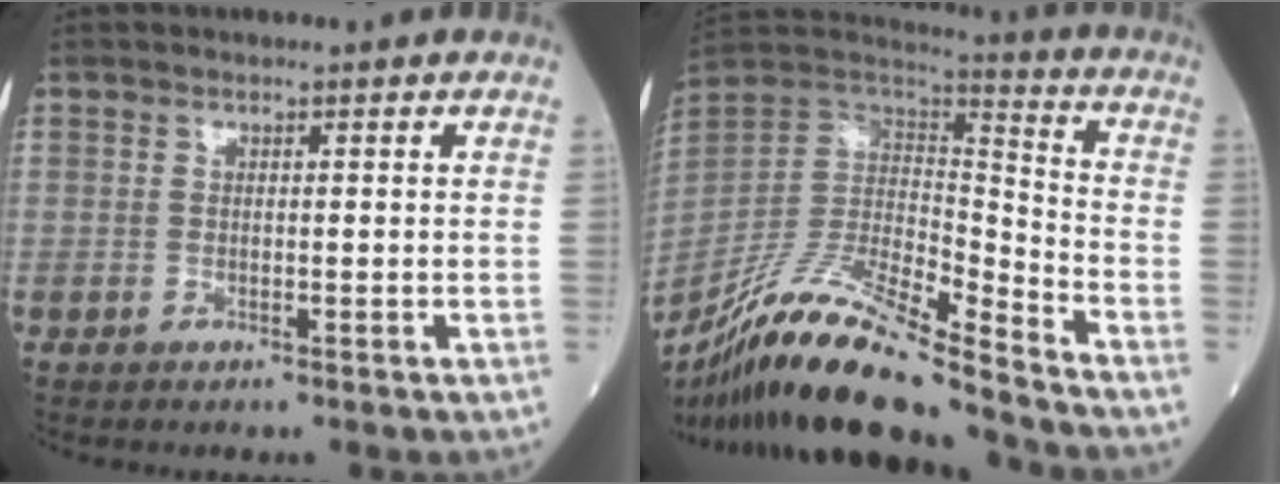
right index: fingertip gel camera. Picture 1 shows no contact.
{"total": 21.1, "force": [-17.0, 2.6, 12.4], "torque": [-0.267, -0.011, -0.318]}